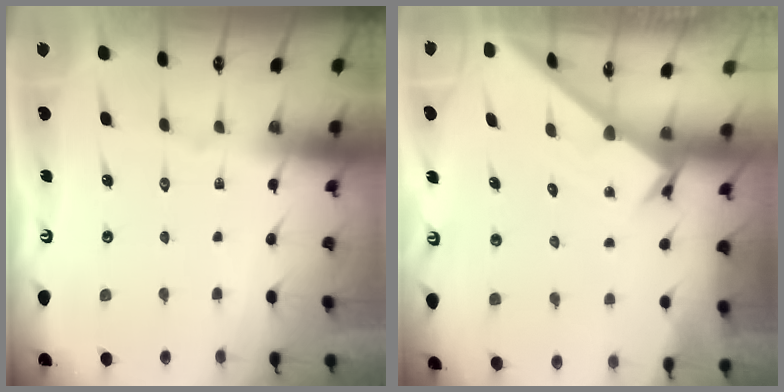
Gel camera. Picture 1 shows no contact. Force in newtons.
{"total": 1.7, "press": 1.7, "slide": 0.1}